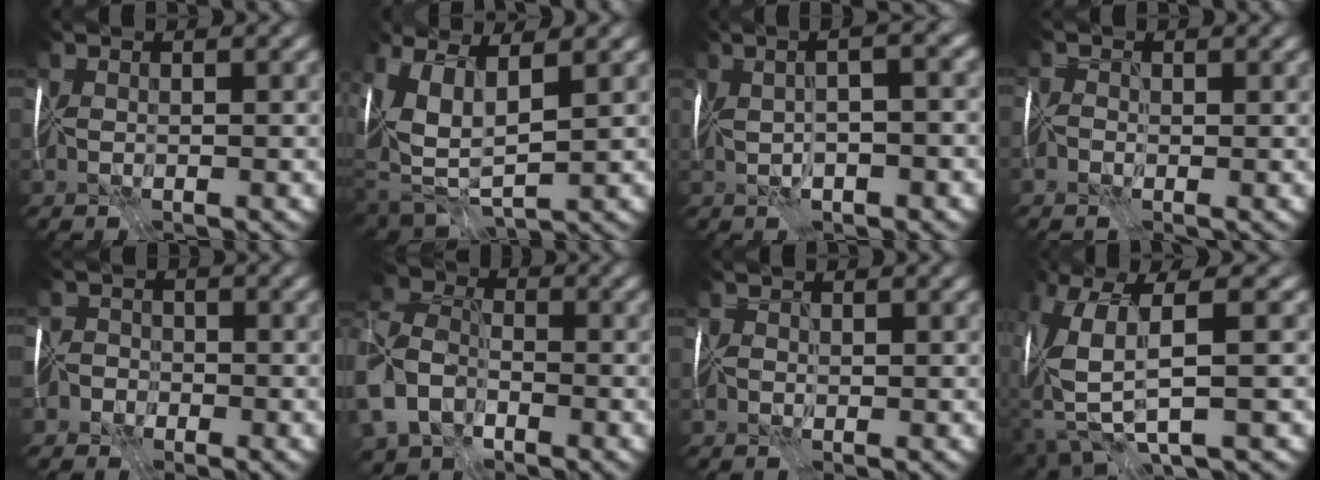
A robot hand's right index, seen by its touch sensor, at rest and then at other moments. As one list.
[{"total": 5.4, "force": [1.5, 2.3, 4.6], "torque": [-0.121, -0.017, 0.037]}, {"total": 5.7, "force": [1.2, 1.5, 5.4], "torque": [-0.063, 0.022, 0.004]}, {"total": 0.9, "force": [-0.9, 0.3, -0.1], "torque": [0.008, 0.008, -0.026]}, {"total": 4.1, "force": [-3.2, 2.6, 0.0], "torque": [0.024, -0.005, -0.070]}, {"total": 8.2, "force": [-4.4, 5.0, 4.7], "torque": [-0.125, -0.025, -0.098]}, {"total": 1.2, "force": [0.0, 1.1, 0.3], "torque": [-0.005, 0.009, -0.015]}, {"total": 6.4, "force": [-0.4, 1.6, 6.2], "torque": [-0.153, -0.019, -0.002]}]